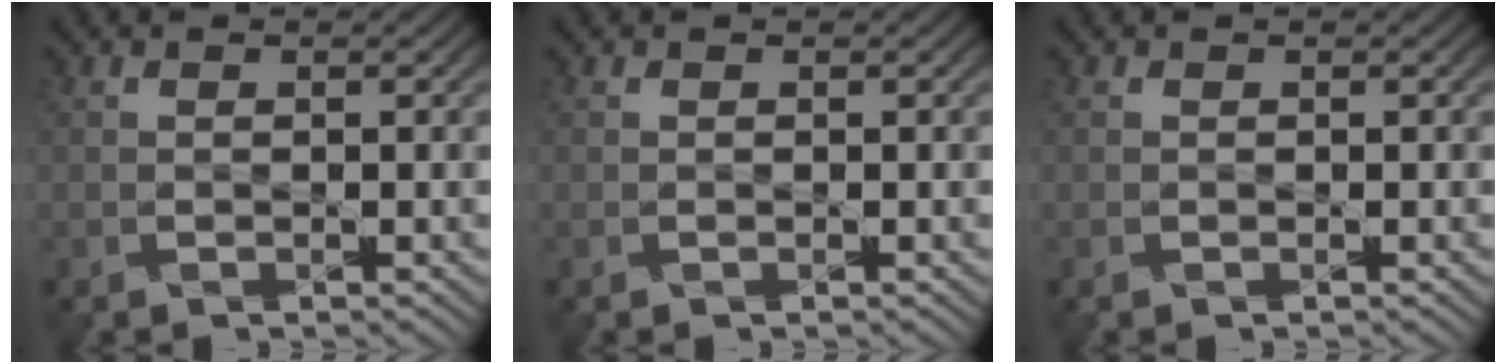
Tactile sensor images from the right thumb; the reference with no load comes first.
{"total": 0.0}
{"total": 0.0}